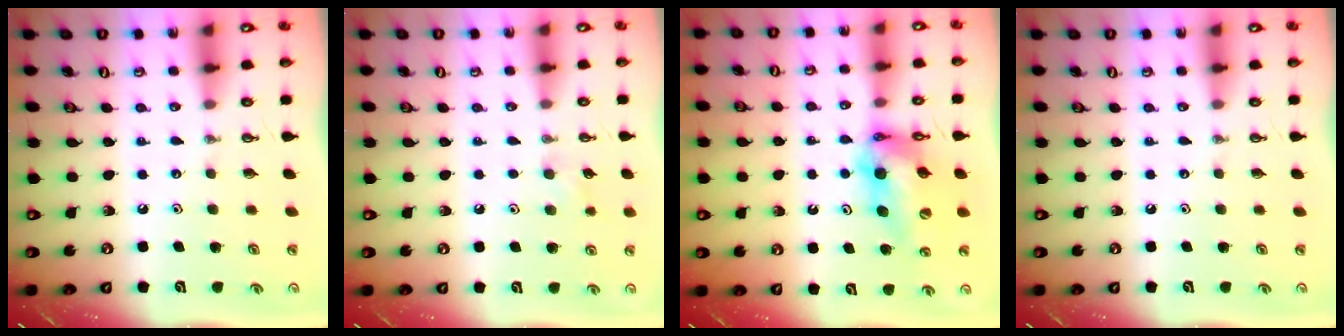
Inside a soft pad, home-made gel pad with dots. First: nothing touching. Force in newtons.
{"total": 7.3, "press": 5.7, "slide": 4.6}
{"total": 13.1, "press": 13.1, "slide": 1.5}
{"total": 0.0}